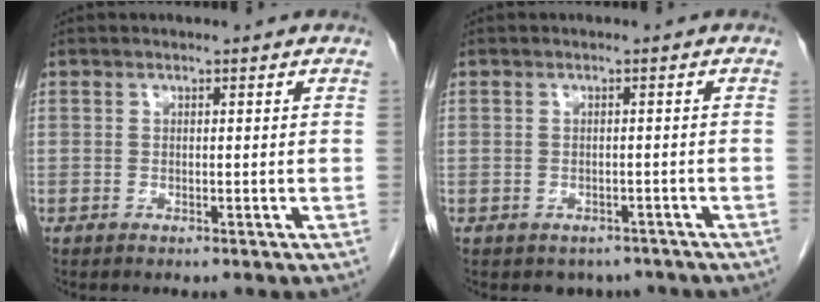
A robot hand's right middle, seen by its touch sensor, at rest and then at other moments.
{"total": 3.3, "force": [-2.7, 1.9, 0.2], "torque": [0.004, 0.009, -0.033]}